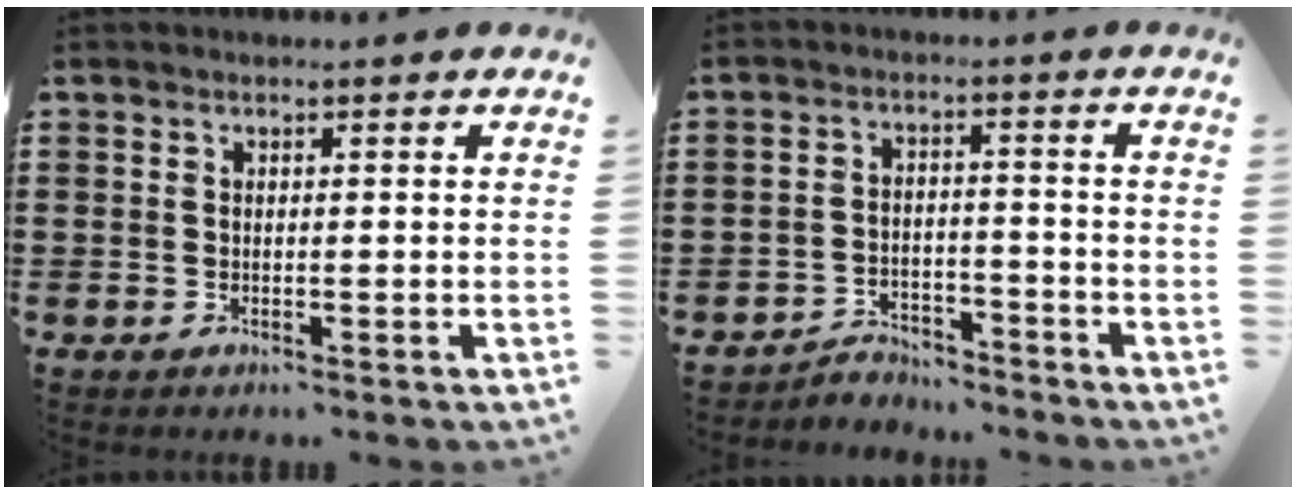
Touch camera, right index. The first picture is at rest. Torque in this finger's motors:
{"motor_torque": [0.07, -0.23, 0.02, 0.00]}